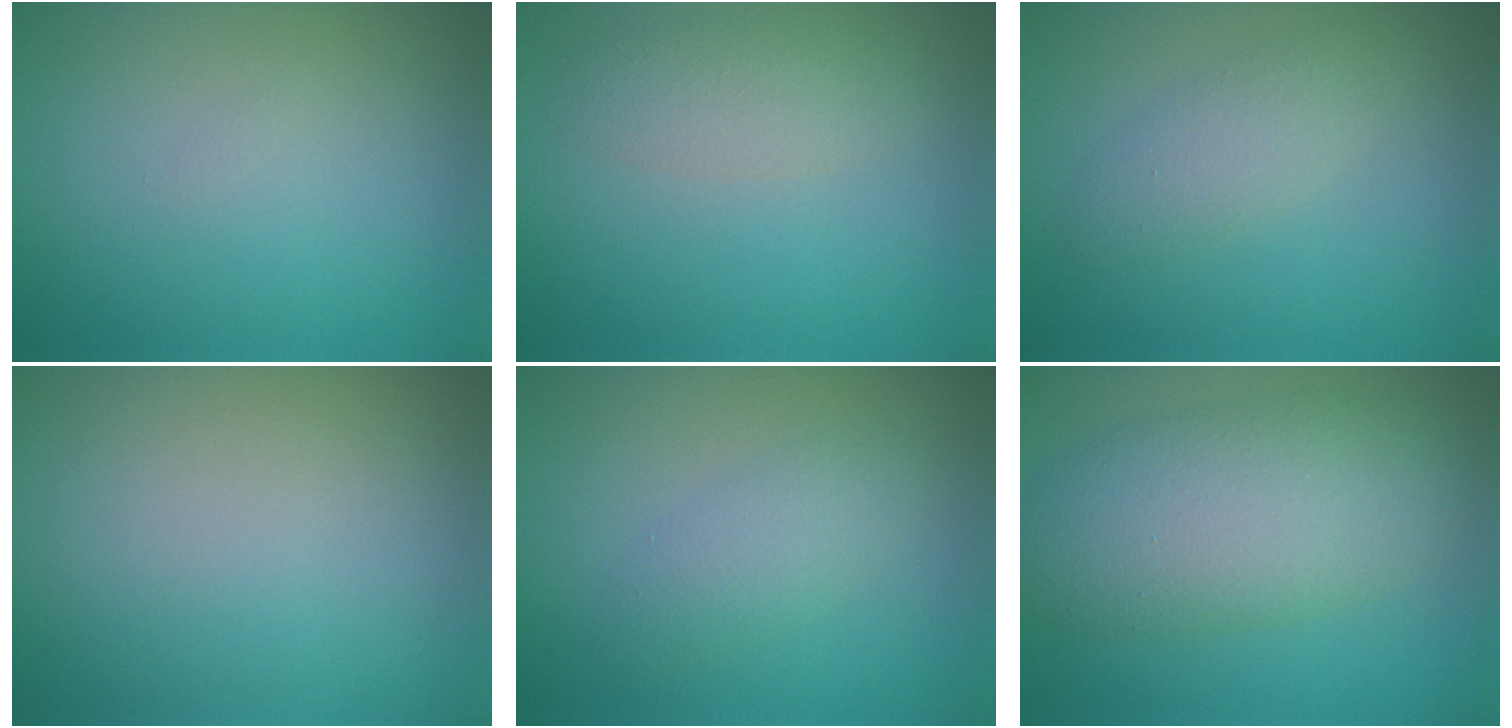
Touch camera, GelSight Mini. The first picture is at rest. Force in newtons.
{"total": 2.3, "press": 2.3, "slide": 0.2}
{"total": 2.3, "press": 2.3, "slide": 0.0}
{"total": 0.0}
{"total": 2.4, "press": 2.4, "slide": 0.1}
{"total": 8.1, "press": 8.1, "slide": 0.3}